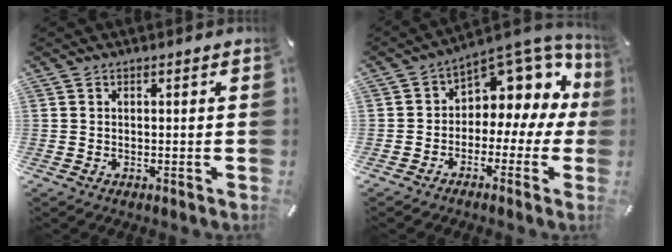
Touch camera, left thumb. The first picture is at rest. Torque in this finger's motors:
{"motor_torque": [0.47, 1.14, 0.20, 0.13, 0.07]}